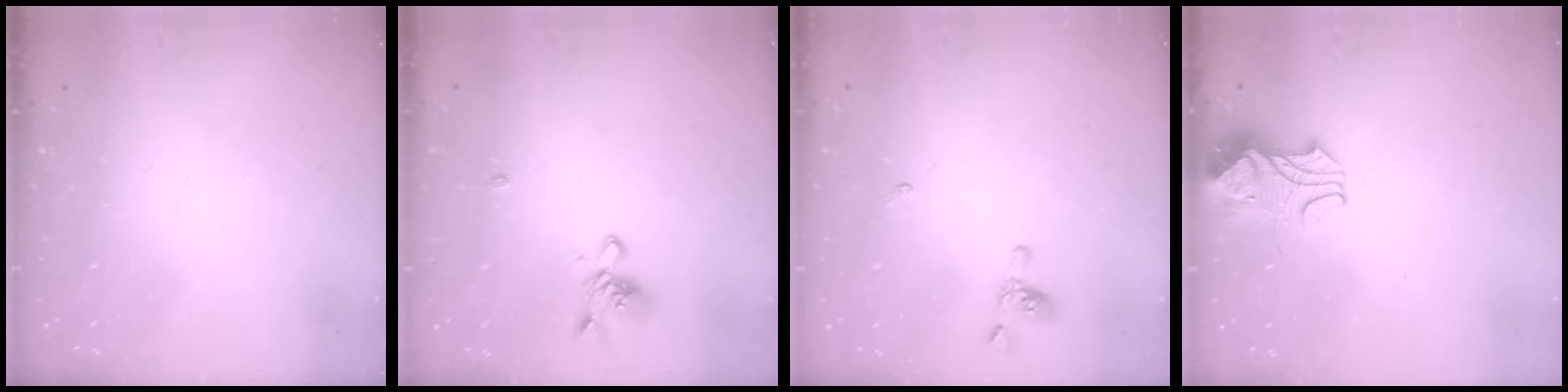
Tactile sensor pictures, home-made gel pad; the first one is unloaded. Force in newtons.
{"total": 1.0, "press": 0.1, "slide": 1.0}
{"total": 0.5, "press": 0.5, "slide": 0.3}
{"total": 2.6, "press": 2.4, "slide": 1.0}